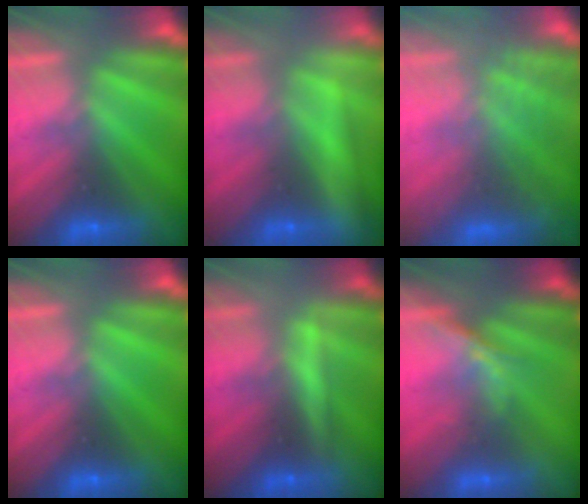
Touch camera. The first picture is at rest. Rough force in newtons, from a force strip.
{"total": 2.3}
{"total": 7.4}
{"total": 0.0}
{"total": 2.0}
{"total": 2.0}